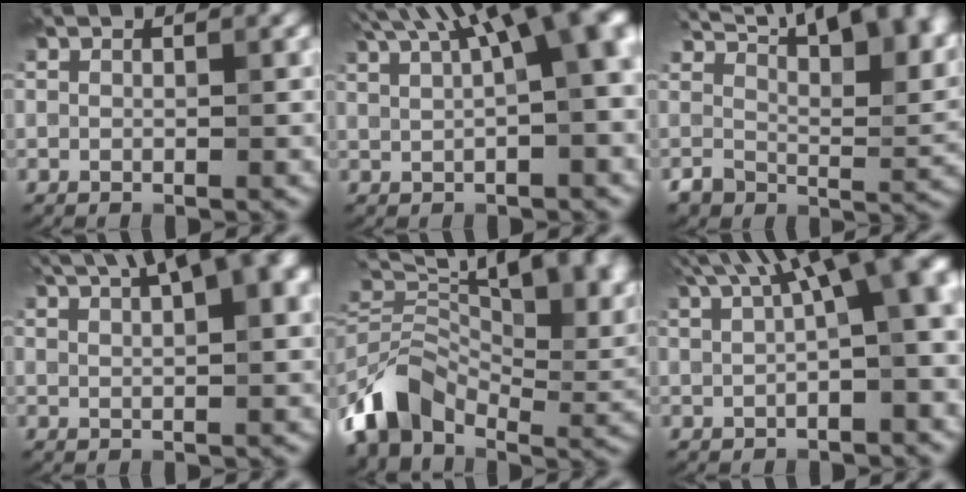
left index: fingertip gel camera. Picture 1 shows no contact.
{"total": 12.1, "force": [5.3, 3.9, 10.2], "torque": [-0.119, 0.039, 0.078]}
{"total": 14.1, "force": [8.5, 5.8, 9.6], "torque": [-0.142, 0.023, 0.131]}
{"total": 9.9, "force": [5.4, 3.1, 7.7], "torque": [-0.097, 0.031, 0.074]}
{"total": 13.1, "force": [-0.2, 8.6, 9.9], "torque": [-0.189, 0.003, 0.000]}
{"total": 11.2, "force": [4.5, 3.2, 9.8], "torque": [-0.124, 0.029, 0.071]}